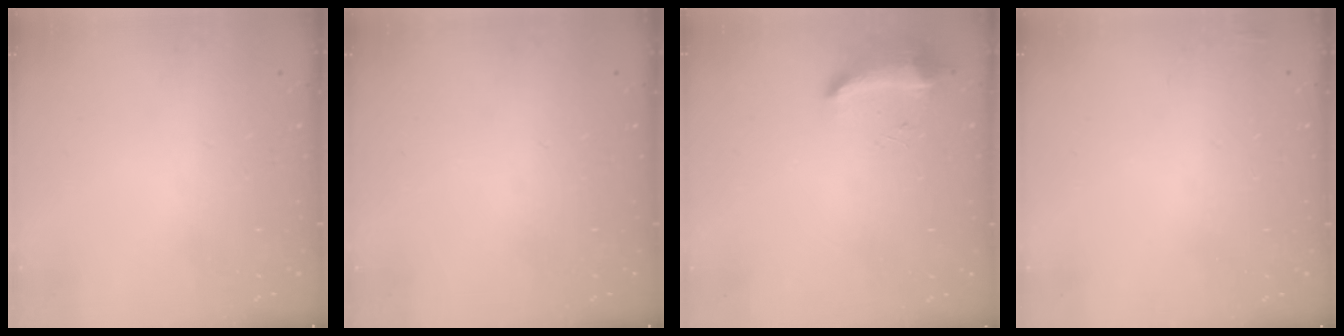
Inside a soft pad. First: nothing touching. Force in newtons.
{"total": 0.0}
{"total": 8.7, "press": 8.7, "slide": 0.3}
{"total": 2.2, "press": 2.1, "slide": 0.7}